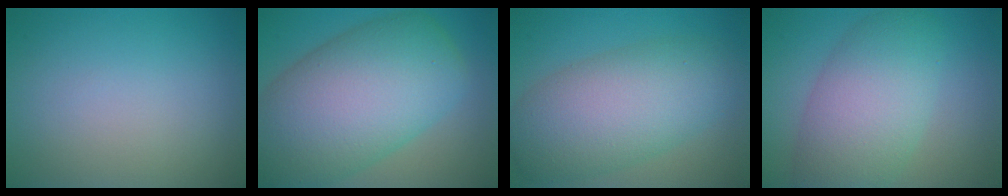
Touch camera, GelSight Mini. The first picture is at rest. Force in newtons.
{"total": 13.6, "press": 13.6, "slide": 0.3}
{"total": 8.9, "press": 8.9, "slide": 0.1}
{"total": 7.8, "press": 7.7, "slide": 0.6}